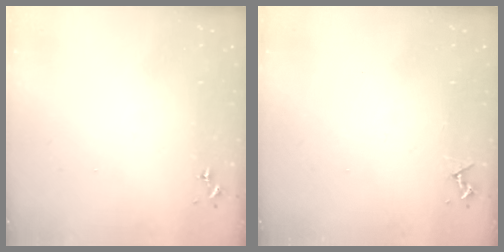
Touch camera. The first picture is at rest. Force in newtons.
{"total": 3.8, "press": 3.7, "slide": 0.6}